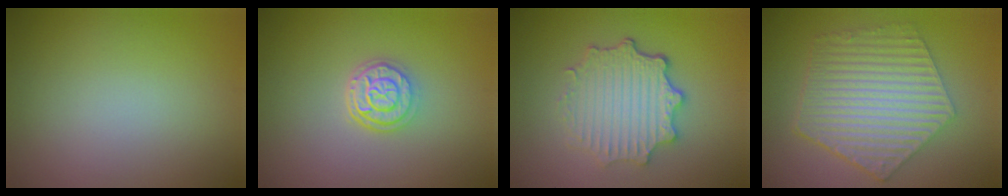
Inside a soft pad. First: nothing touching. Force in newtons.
{"total": 3.1, "press": 2.5, "slide": 1.9}
{"total": 4.8, "press": 3.7, "slide": 3.0}
{"total": 6.9, "press": 5.0, "slide": 4.8}